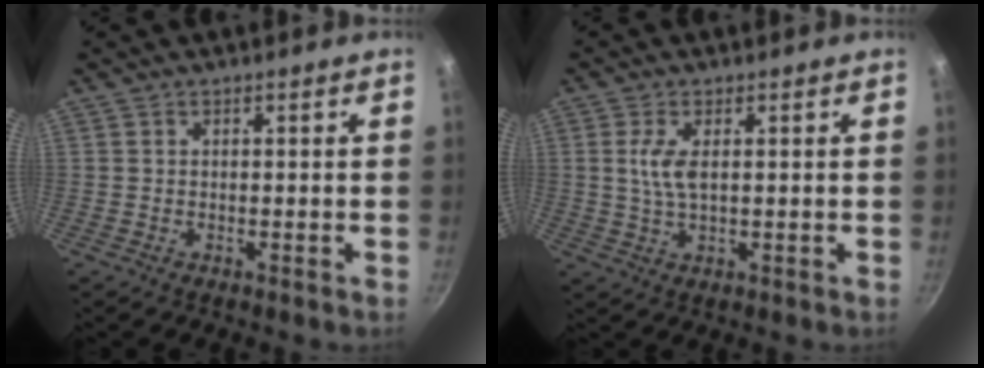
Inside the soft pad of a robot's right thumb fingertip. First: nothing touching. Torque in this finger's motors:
{"motor_torque": [-0.40, 0.25, 0.81, 0.38, 0.18]}